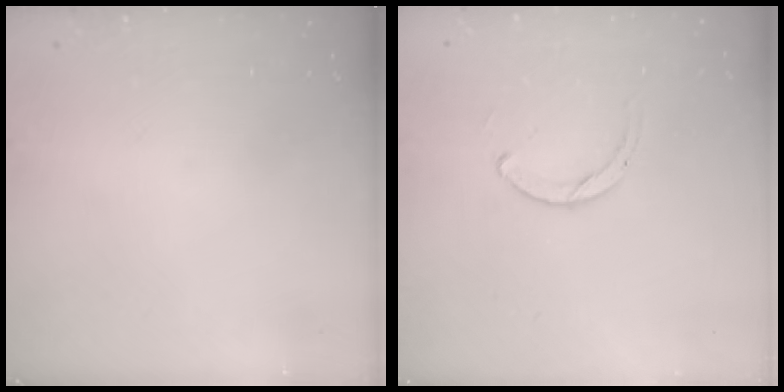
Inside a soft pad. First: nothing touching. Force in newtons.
{"total": 1.8, "press": 1.8, "slide": 0.2}